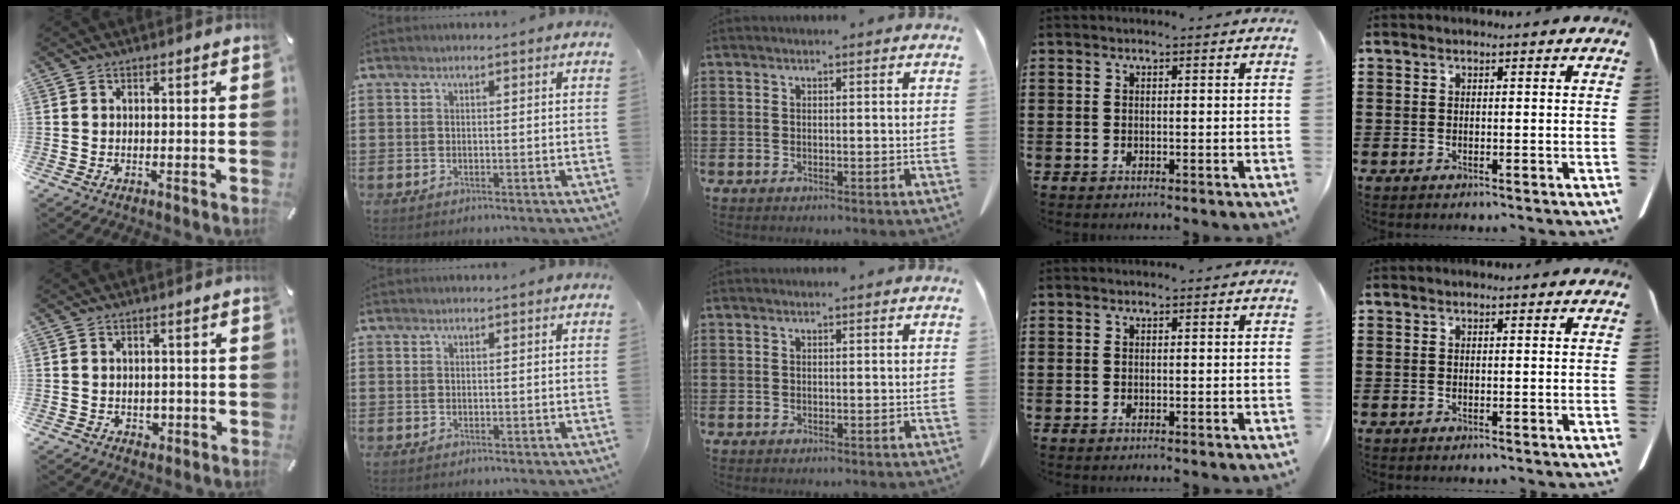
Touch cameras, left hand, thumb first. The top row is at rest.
{"thumb": {"total": 2.0, "force": [-0.1, 1.8, 0.7], "torque": [-0.007, 0.001, -0.006]}}